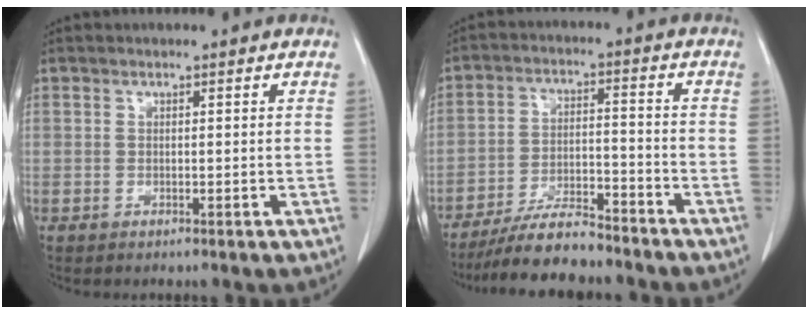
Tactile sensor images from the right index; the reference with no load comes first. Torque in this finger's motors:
{"motor_torque": [-0.21, -0.27, 0.04, -0.01]}